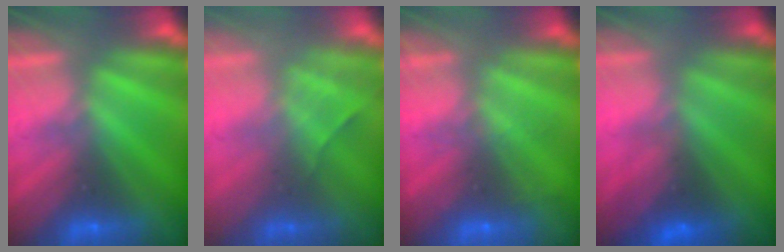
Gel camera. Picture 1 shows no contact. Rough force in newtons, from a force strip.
{"total": 2.4}
{"total": 1.9}
{"total": 2.9}